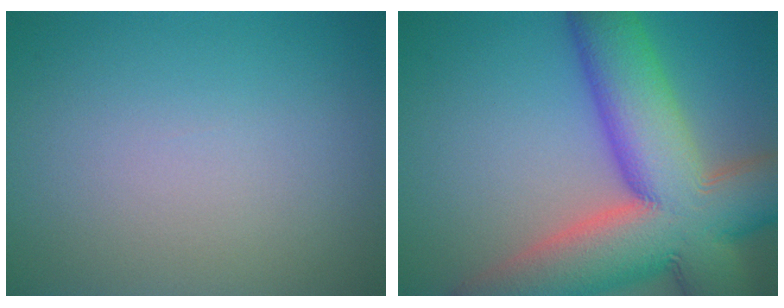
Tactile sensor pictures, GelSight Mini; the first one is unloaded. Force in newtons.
{"total": 16.2, "press": 16.1, "slide": 1.0}